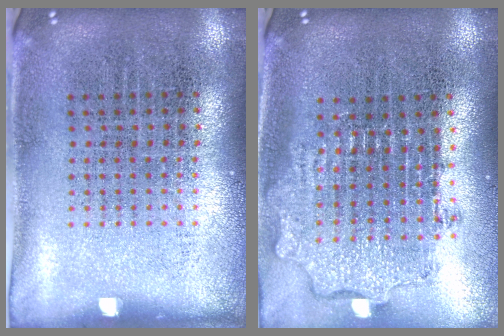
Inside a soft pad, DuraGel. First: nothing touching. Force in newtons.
{"total": 2.0, "press": 1.5, "slide": 1.3}